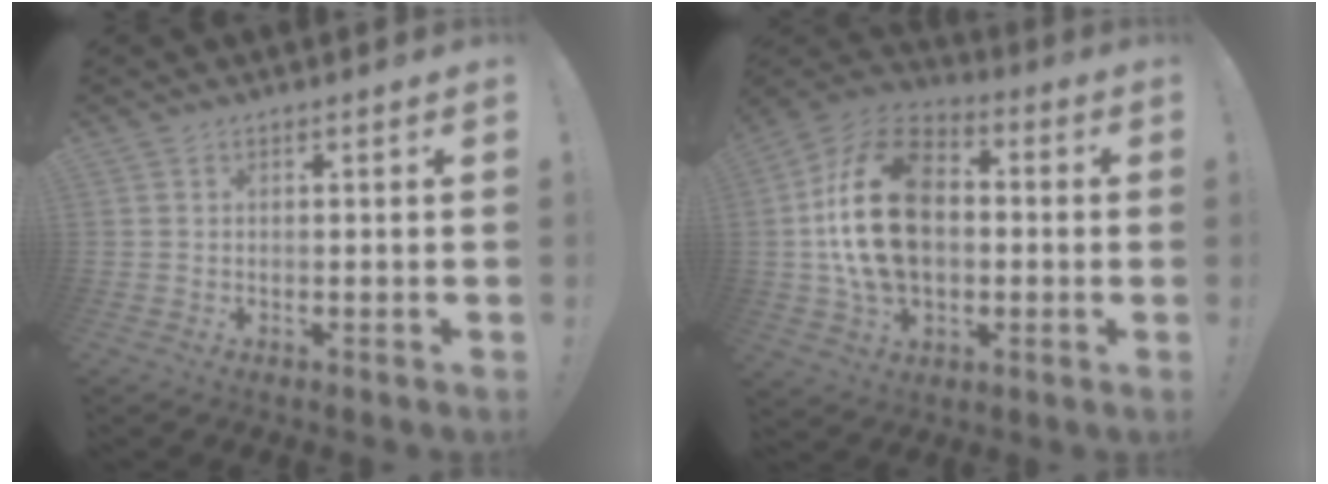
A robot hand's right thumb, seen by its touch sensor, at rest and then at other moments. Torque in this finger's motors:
{"motor_torque": [1.16, 2.18, 0.34, 0.06, 0.40]}